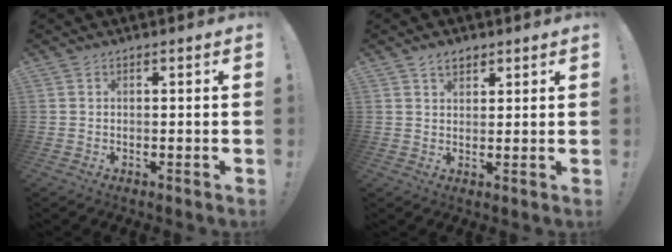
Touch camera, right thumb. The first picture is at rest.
{"total": 3.6, "force": [2.3, 2.2, 1.6], "torque": [-0.022, -0.008, 0.040]}